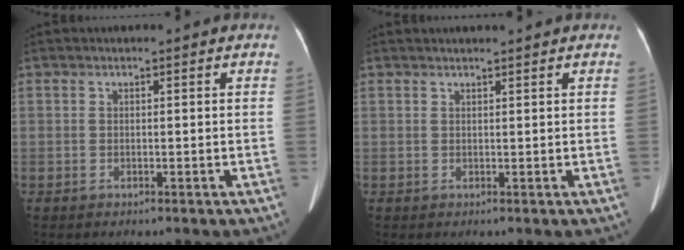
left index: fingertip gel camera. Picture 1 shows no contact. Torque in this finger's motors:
{"motor_torque": [0.03, 0.16, -0.24, -0.02]}